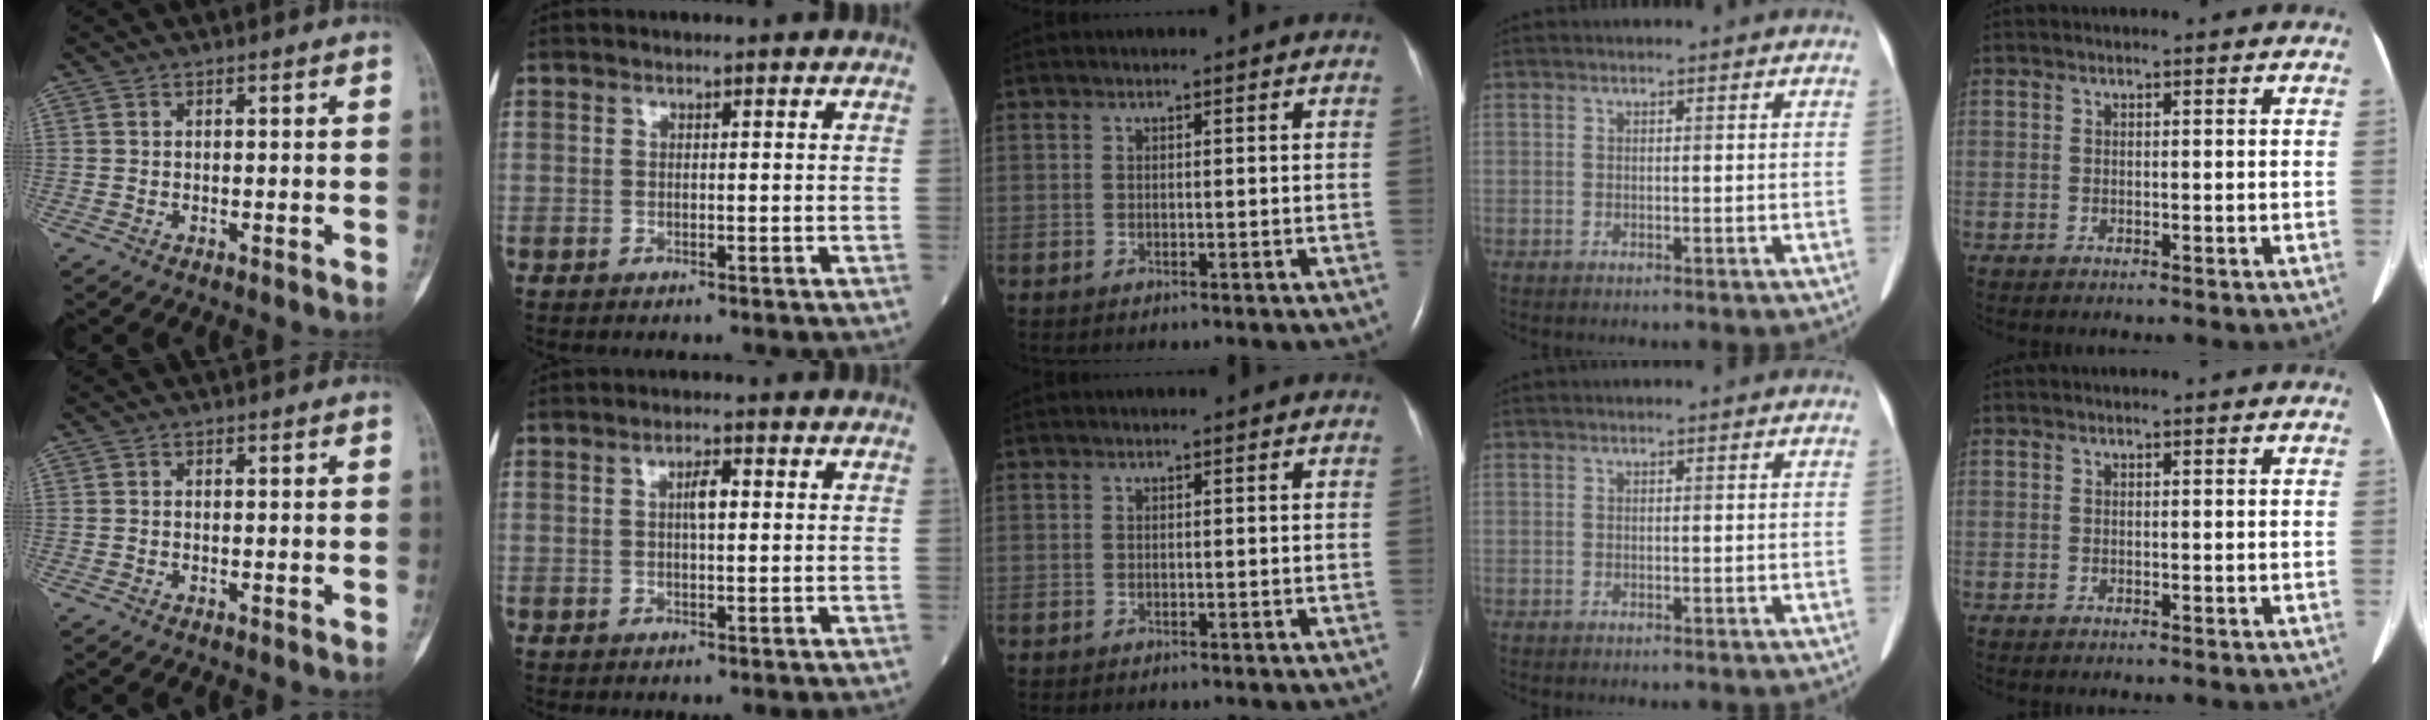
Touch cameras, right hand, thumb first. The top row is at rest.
{"index": {"total": 2.5, "force": [0.6, 0.5, 2.3], "torque": [-0.044, 0.005, 0.012]}}